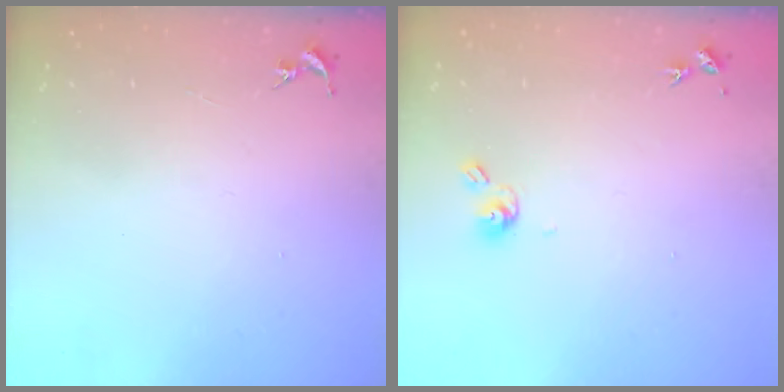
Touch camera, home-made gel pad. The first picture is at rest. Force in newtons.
{"total": 6.8, "press": 6.8, "slide": 0.6}